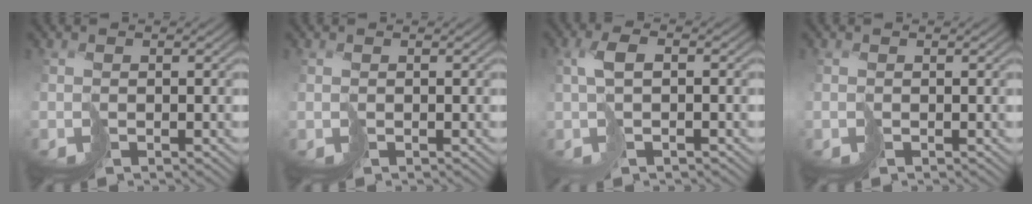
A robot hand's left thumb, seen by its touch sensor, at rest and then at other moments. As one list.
[{"total": 0.5, "force": [0.4, 0.2, 0.2], "torque": [-0.008, -0.001, 0.007]}, {"total": 3.1, "force": [0.2, 1.1, 2.9], "torque": [-0.064, 0.010, 0.001]}, {"total": 0.5, "force": [0.0, 0.4, 0.4], "torque": [-0.009, -0.002, -0.001]}]